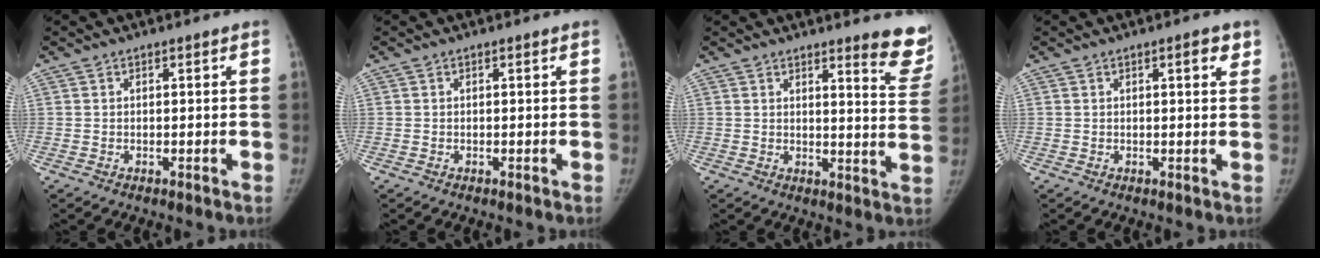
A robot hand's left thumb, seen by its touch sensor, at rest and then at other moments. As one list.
[{"total": 0.0}, {"total": 9.4, "force": [7.7, 1.5, 5.2], "torque": [-0.031, -0.059, 0.075]}, {"total": 2.7, "force": [1.4, 0.8, 2.2], "torque": [-0.021, -0.003, 0.016]}]